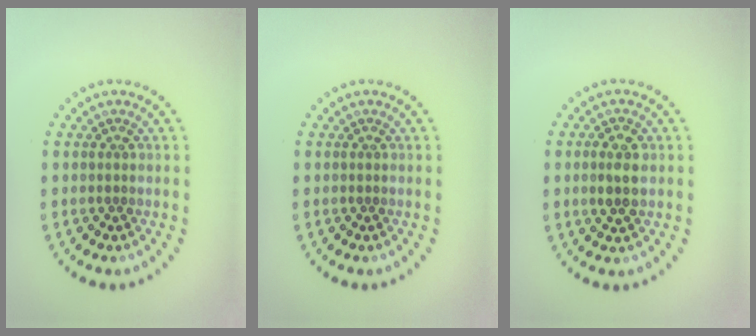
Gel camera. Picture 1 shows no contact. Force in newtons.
{"total": 0.0}
{"total": 2.4, "press": 2.4, "slide": 0.2}